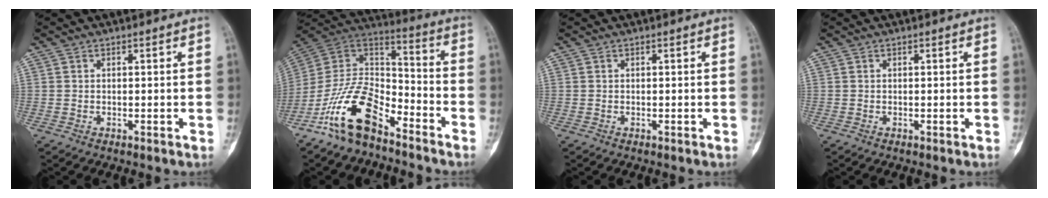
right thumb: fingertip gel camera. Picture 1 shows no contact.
{"total": 16.4, "force": [-10.6, 7.8, 9.9], "torque": [-0.168, 0.089, -0.204]}
{"total": 0.0}
{"total": 0.0}